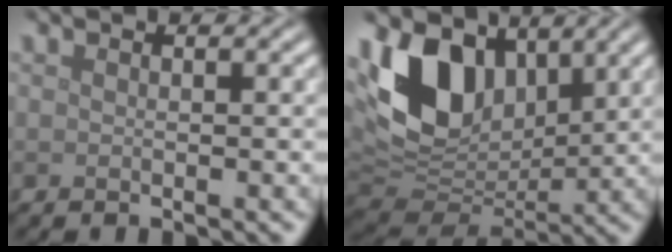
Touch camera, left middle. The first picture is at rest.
{"total": 10.6, "force": [4.1, 7.2, 6.6], "torque": [-0.147, -0.006, 0.074]}